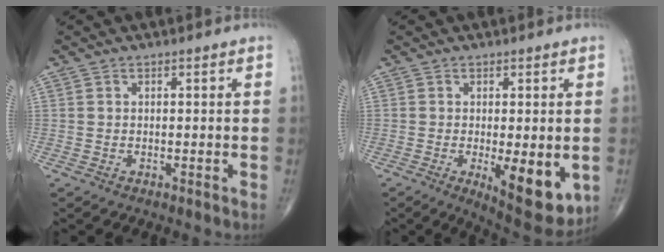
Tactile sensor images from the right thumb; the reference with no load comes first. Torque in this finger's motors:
{"motor_torque": [1.36, 1.72, 0.09, -0.20, 0.26]}